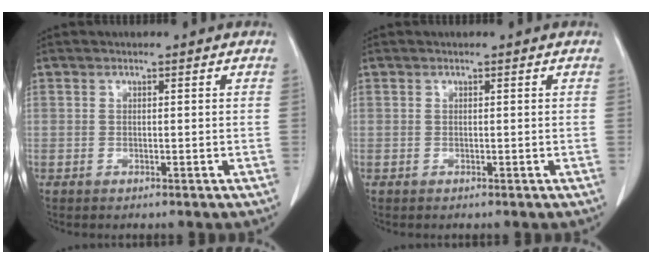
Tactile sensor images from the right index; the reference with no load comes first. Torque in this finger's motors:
{"motor_torque": [0.00, 0.00, 0.00, 0.00]}